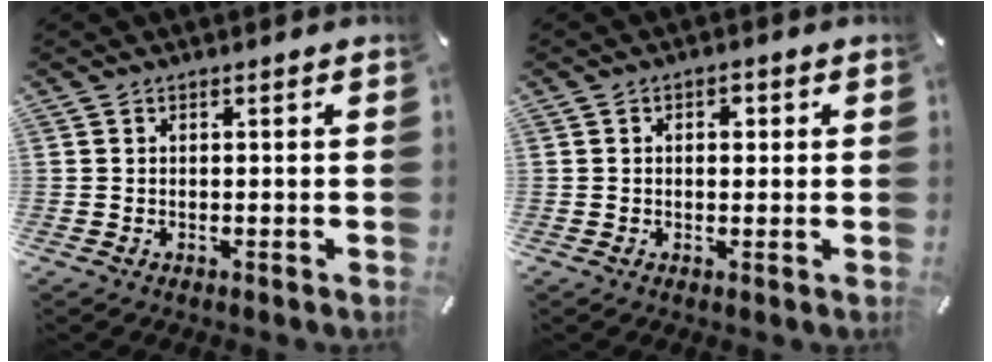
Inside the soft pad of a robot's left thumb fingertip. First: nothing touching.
{"total": 2.3, "force": [0.3, 1.6, 1.6], "torque": [-0.019, 0.002, -0.002]}